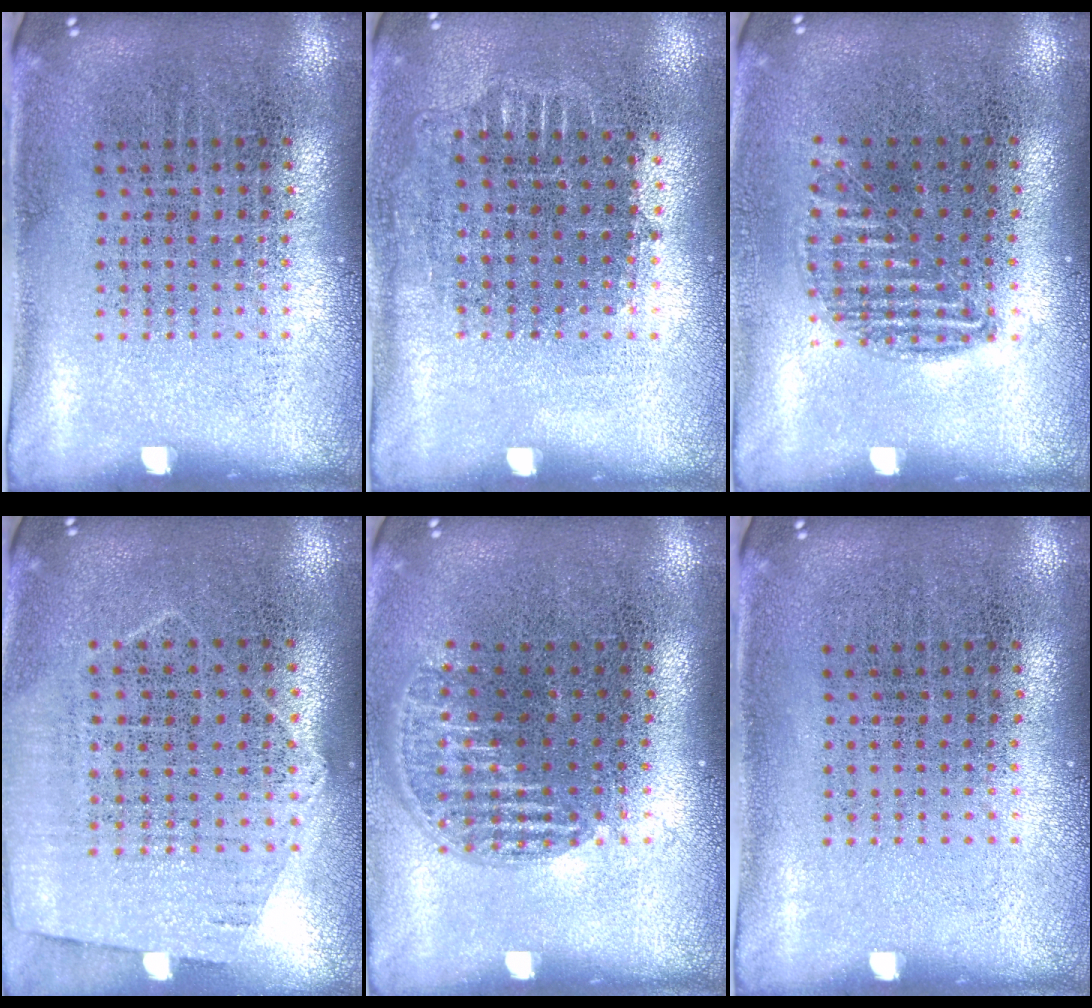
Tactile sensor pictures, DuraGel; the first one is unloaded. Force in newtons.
{"total": 0.7, "press": 0.7, "slide": 0.2}
{"total": 0.9, "press": 0.8, "slide": 0.5}
{"total": 1.2, "press": 1.1, "slide": 0.6}
{"total": 1.2, "press": 1.0, "slide": 0.5}
{"total": 0.0}